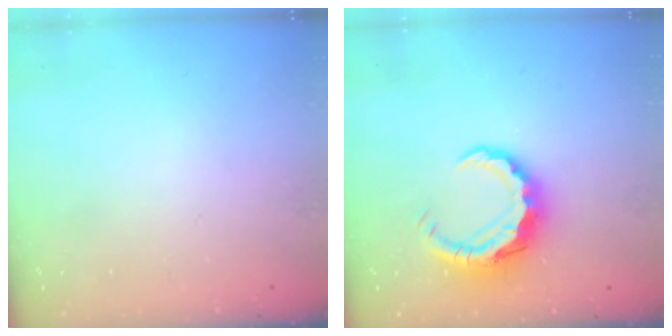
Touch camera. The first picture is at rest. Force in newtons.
{"total": 8.5, "press": 8.4, "slide": 1.0}